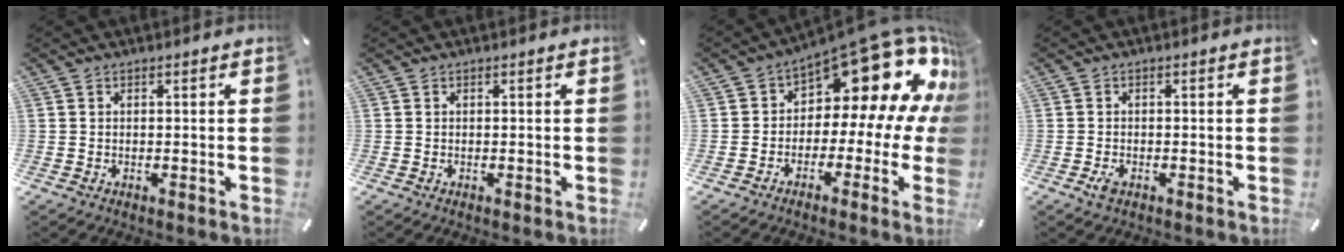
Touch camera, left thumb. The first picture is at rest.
{"total": 0.0}
{"total": 19.6, "force": [10.1, 9.9, 13.5], "torque": [-0.180, -0.086, 0.169]}
{"total": 1.8, "force": [-1.0, 0.9, 1.3], "torque": [-0.030, 0.000, -0.019]}